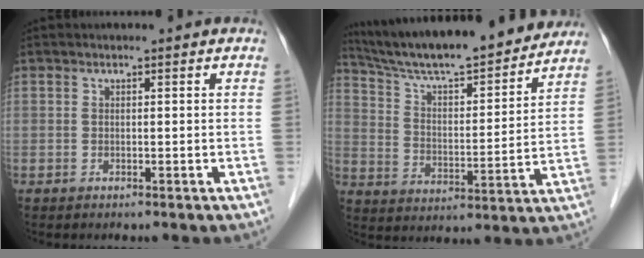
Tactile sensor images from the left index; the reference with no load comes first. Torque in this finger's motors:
{"motor_torque": [-0.32, -0.85, 0.62, 0.19]}